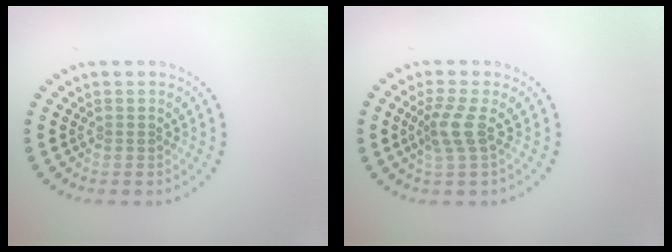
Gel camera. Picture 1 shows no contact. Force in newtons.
{"total": 2.5, "press": 1.9, "slide": 1.6}